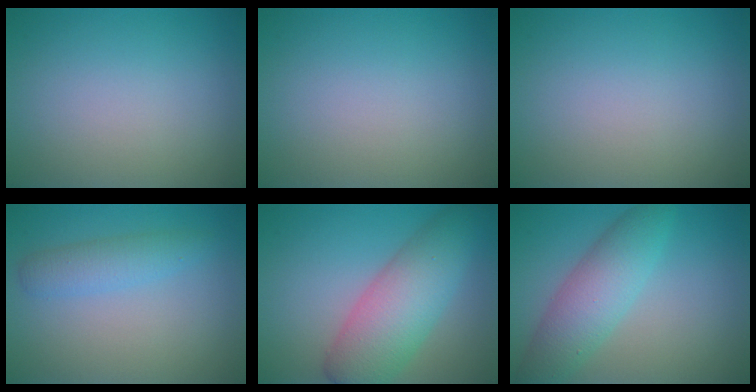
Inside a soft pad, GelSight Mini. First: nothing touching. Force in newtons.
{"total": 0.0}
{"total": 0.0}
{"total": 2.4, "press": 2.4, "slide": 0.1}
{"total": 7.3, "press": 7.3, "slide": 0.3}
{"total": 5.1, "press": 5.1, "slide": 0.1}